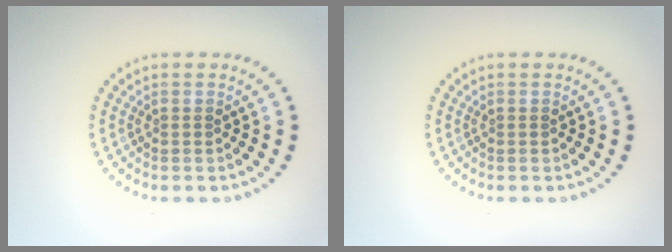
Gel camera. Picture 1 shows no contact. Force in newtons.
{"total": 0.0}